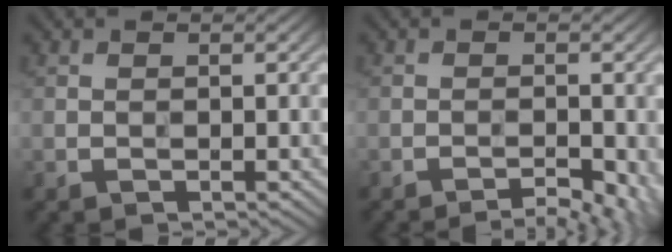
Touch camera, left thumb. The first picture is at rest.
{"total": 3.8, "force": [-2.7, 0.7, 2.5], "torque": [-0.042, 0.001, -0.038]}